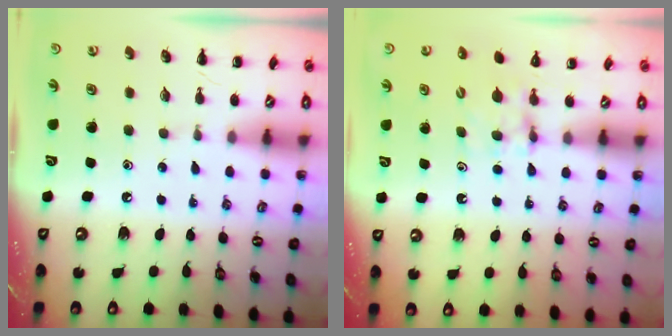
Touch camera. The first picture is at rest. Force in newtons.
{"total": 5.9, "press": 5.7, "slide": 1.6}